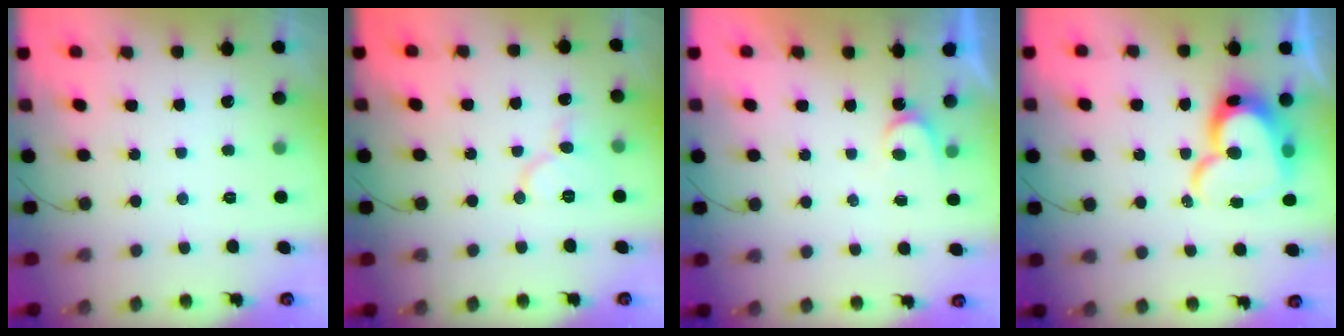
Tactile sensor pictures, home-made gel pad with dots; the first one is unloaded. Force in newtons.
{"total": 8.4, "press": 8.3, "slide": 0.9}
{"total": 3.7, "press": 3.7, "slide": 0.3}
{"total": 17.2, "press": 17.1, "slide": 1.2}